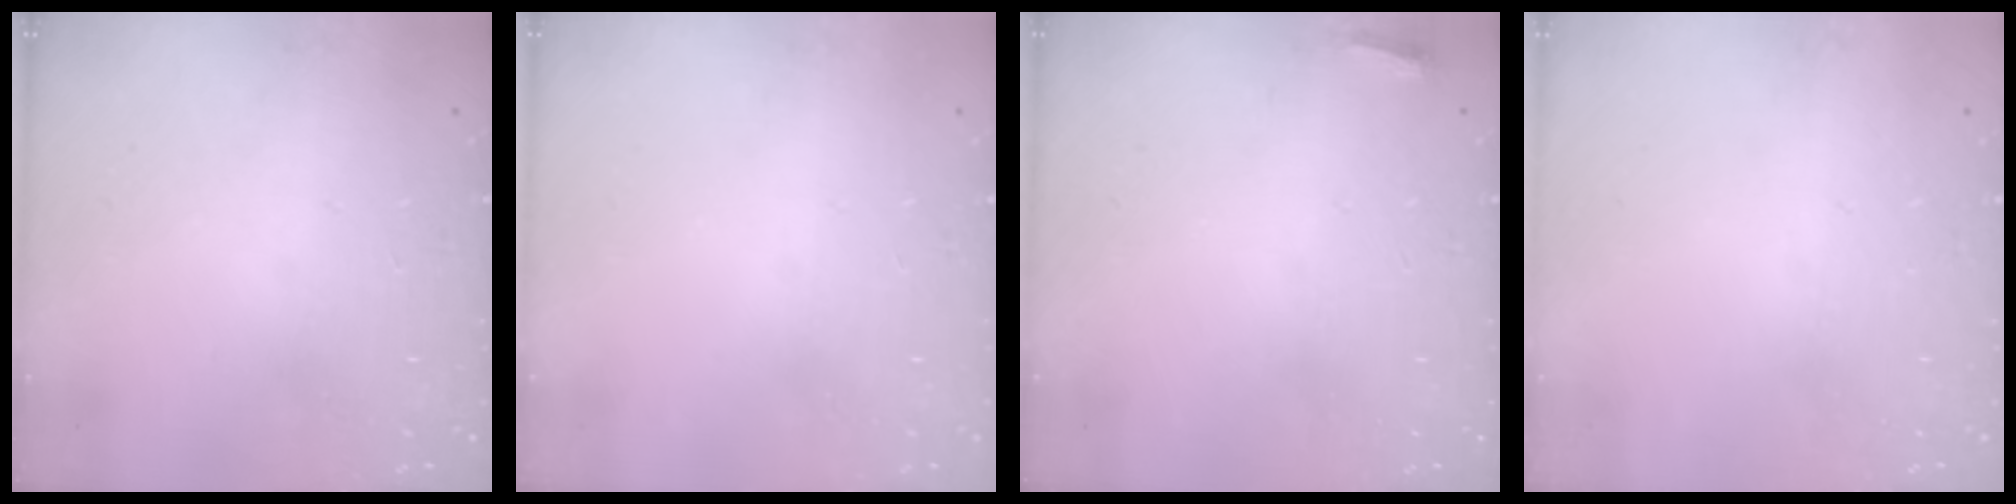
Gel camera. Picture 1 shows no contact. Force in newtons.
{"total": 0.0}
{"total": 2.7, "press": 2.6, "slide": 0.9}
{"total": 0.0}